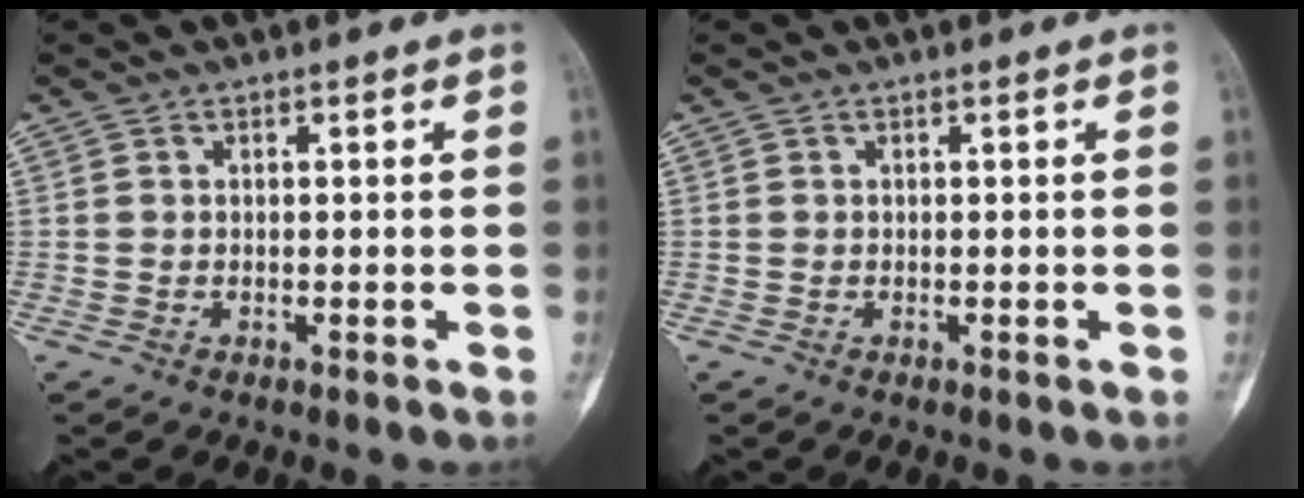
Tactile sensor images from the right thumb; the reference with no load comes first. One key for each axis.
{"total": 0.0}